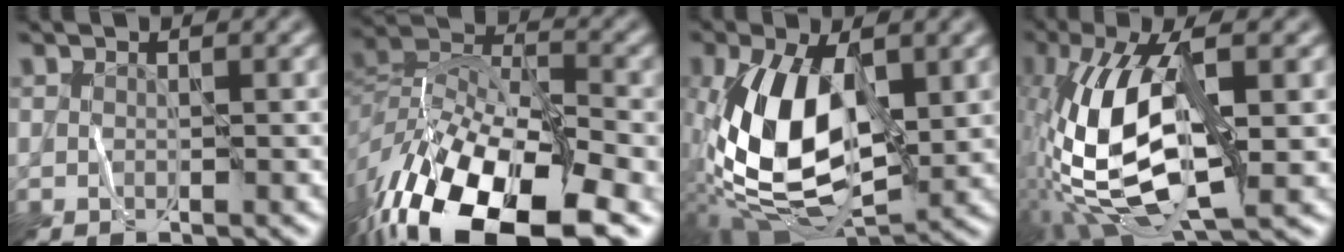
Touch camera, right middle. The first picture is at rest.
{"total": 15.1, "force": [-8.6, 6.6, 10.6], "torque": [-0.217, -0.007, -0.144]}
{"total": 12.0, "force": [-0.4, 6.3, 10.1], "torque": [-0.218, 0.005, -0.004]}
{"total": 12.5, "force": [-1.3, 5.5, 11.2], "torque": [-0.253, 0.009, -0.022]}